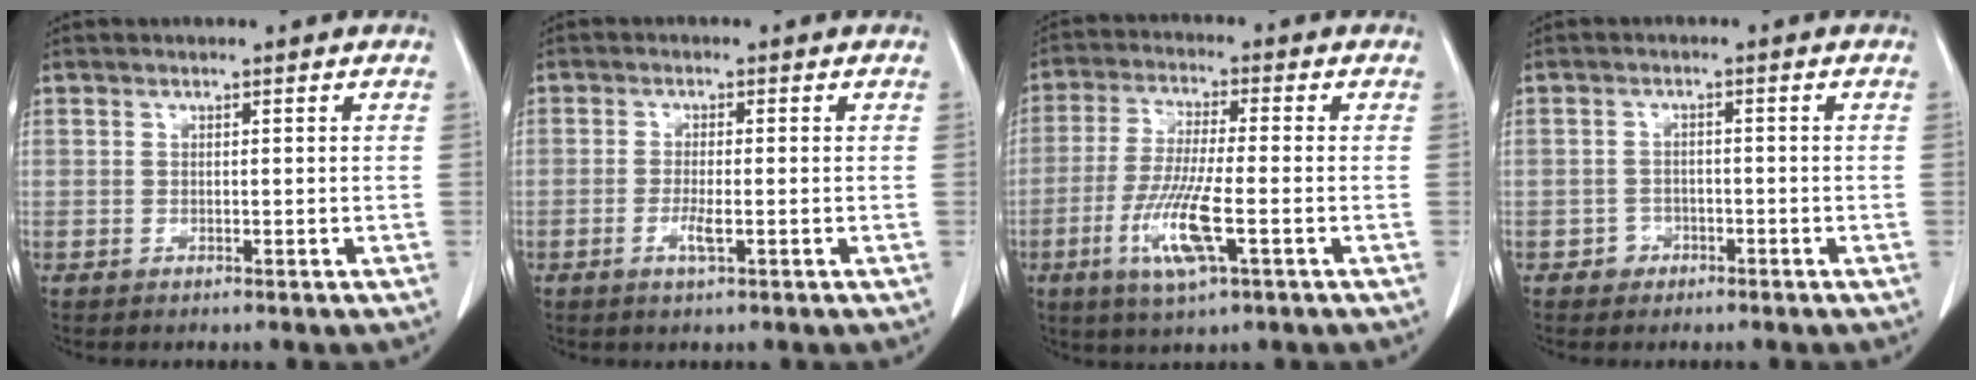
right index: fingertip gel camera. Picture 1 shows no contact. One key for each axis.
{"total": 2.6, "fx": -0.9, "fy": 0.4, "fz": 2.4, "tx": -0.050, "ty": -0.002, "tz": -0.014}
{"total": 10.0, "fx": -3.5, "fy": 1.1, "fz": 9.4, "tx": -0.190, "ty": -0.016, "tz": -0.065}
{"total": 2.0, "fx": -1.2, "fy": 1.6, "fz": 0.2, "tx": 0.000, "ty": 0.009, "tz": -0.021}